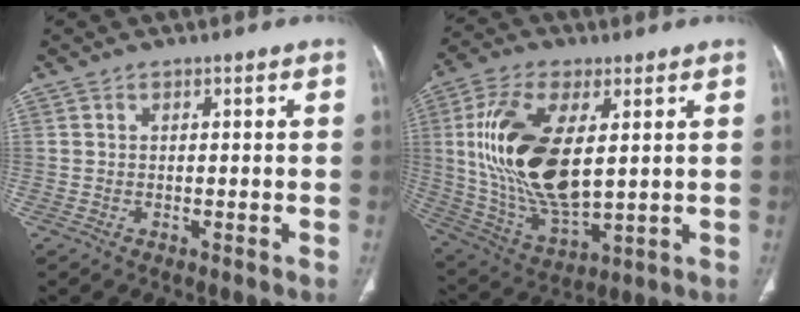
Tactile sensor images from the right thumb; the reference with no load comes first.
{"total": 21.1, "force": [3.5, 10.2, 18.1], "torque": [-0.360, -0.021, 0.074]}